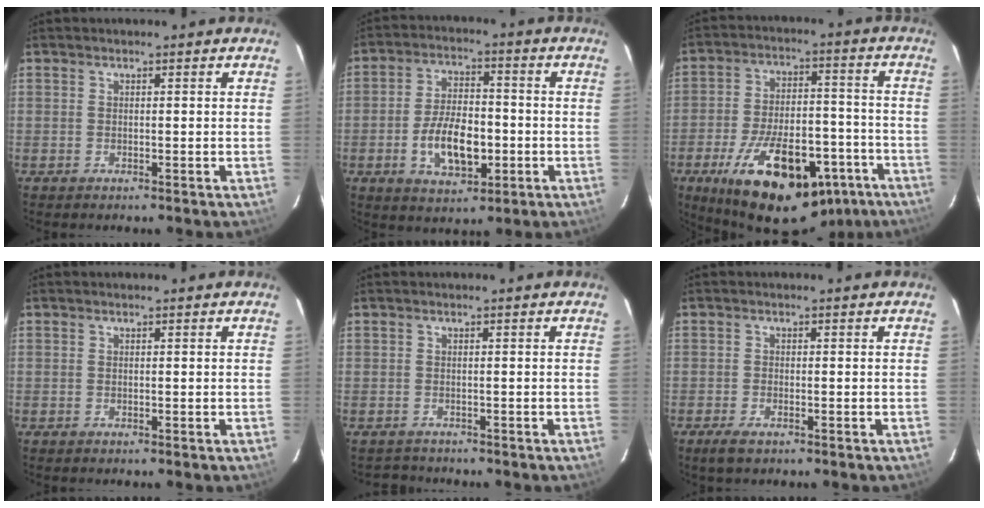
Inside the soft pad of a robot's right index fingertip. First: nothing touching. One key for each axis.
{"total": 11.0, "fx": -3.0, "fy": 5.6, "fz": 9.0, "tx": -0.177, "ty": 0.005, "tz": -0.044}
{"total": 24.5, "fx": -14.6, "fy": 11.2, "fz": 16.3, "tx": -0.276, "ty": -0.001, "tz": -0.200}
{"total": 0.0}
{"total": 2.0, "fx": -1.8, "fy": 0.9, "fz": -0.4, "tx": 0.007, "ty": 0.007, "tz": -0.027}
{"total": 2.7, "fx": -1.9, "fy": 1.0, "fz": 1.7, "tx": -0.040, "ty": -0.007, "tz": -0.036}